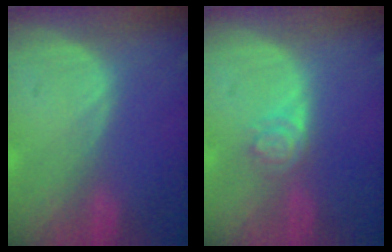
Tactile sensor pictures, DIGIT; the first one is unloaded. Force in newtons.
{"total": 4.0, "press": 3.4, "slide": 2.2}